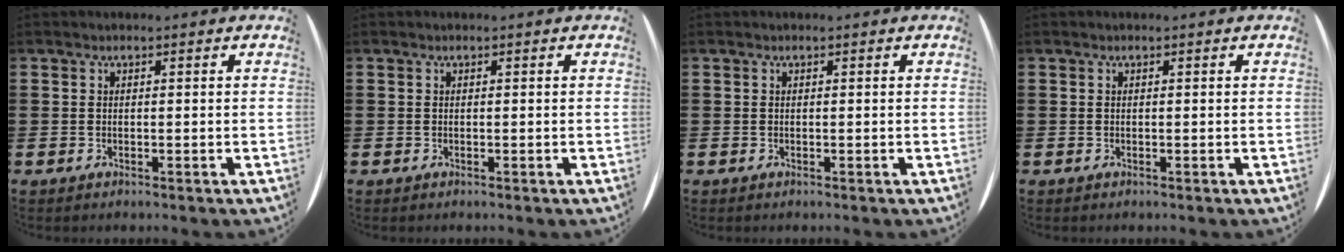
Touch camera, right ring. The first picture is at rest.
{"total": 0.0}
{"total": 0.0}
{"total": 0.0}